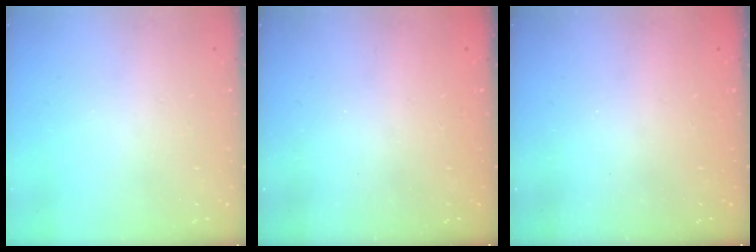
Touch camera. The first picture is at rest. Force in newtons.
{"total": 2.4, "press": 2.3, "slide": 0.8}
{"total": 2.3, "press": 2.2, "slide": 0.7}